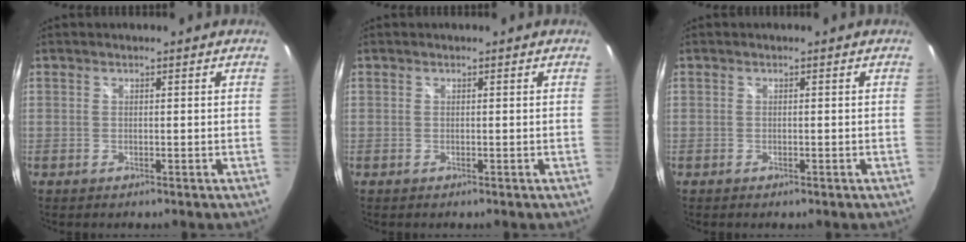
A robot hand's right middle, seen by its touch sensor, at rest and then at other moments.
{"total": 0.0}
{"total": 0.5, "force": [-0.4, 0.2, 0.3], "torque": [-0.006, 0.000, -0.006]}